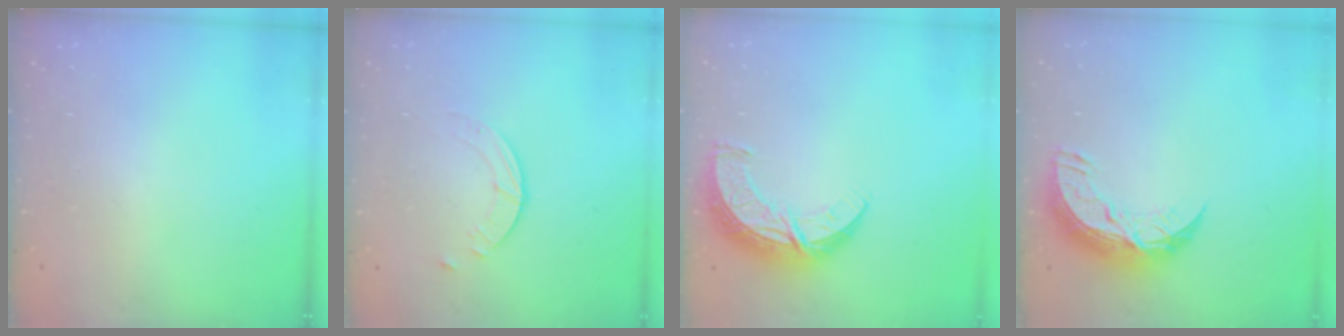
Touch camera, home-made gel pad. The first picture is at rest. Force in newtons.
{"total": 2.5, "press": 2.5, "slide": 0.3}
{"total": 10.6, "press": 10.6, "slide": 0.9}
{"total": 11.2, "press": 11.2, "slide": 0.7}